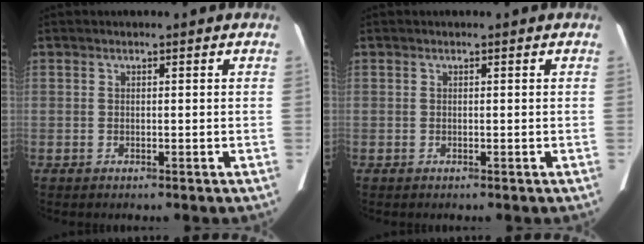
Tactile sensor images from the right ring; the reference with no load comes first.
{"total": 0.0}